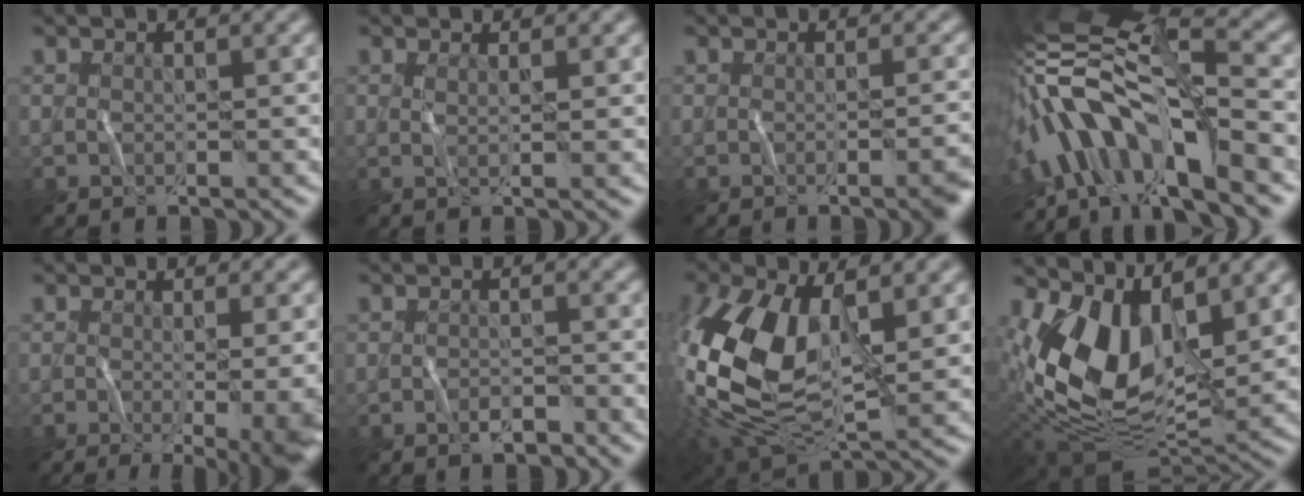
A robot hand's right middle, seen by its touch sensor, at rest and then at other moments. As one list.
[{"total": 0.9, "force": [0.3, 0.0, 0.9], "torque": [-0.021, 0.003, 0.005]}, {"total": 2.5, "force": [-0.9, 0.6, 2.3], "torque": [-0.015, 0.011, -0.004]}, {"total": 10.7, "force": [-5.3, 3.3, 8.7], "torque": [-0.151, 0.034, -0.091]}, {"total": 9.0, "force": [-1.6, 3.2, 8.3], "torque": [-0.064, 0.000, 0.000]}, {"total": 1.0, "force": [-1.0, -0.1, 0.3], "torque": [-0.016, 0.003, -0.010]}, {"total": 12.1, "force": [1.0, 6.7, 10.0], "torque": [-0.244, -0.006, 0.025]}, {"total": 9.4, "force": [2.8, 5.4, 7.2], "torque": [-0.149, -0.009, 0.065]}]